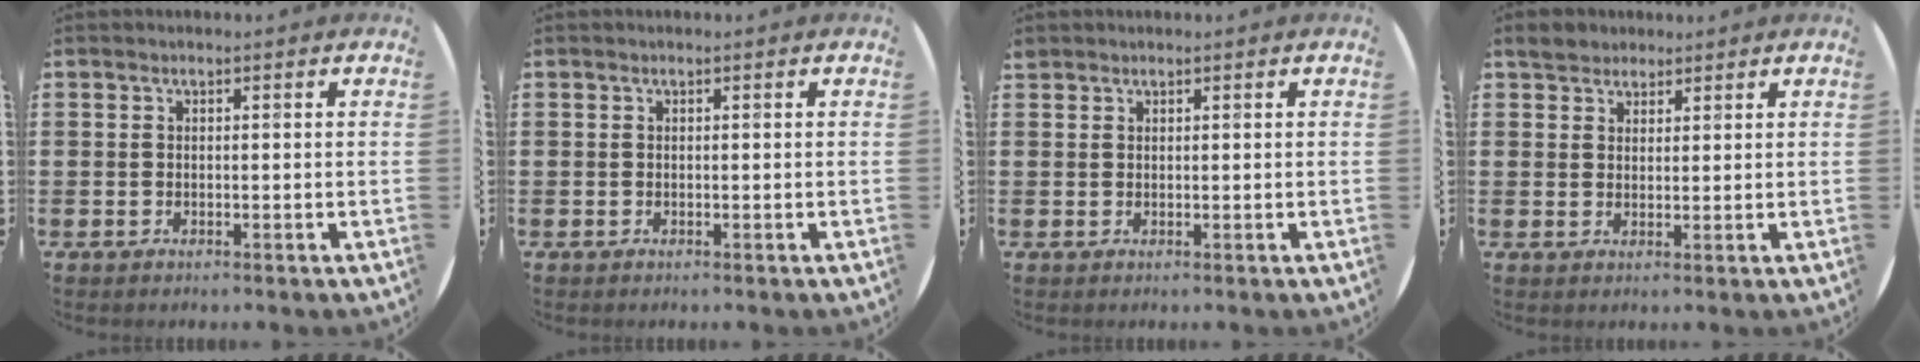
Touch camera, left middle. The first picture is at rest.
{"total": 0.0}
{"total": 0.7, "force": [0.7, 0.1, -0.1], "torque": [0.001, 0.002, 0.013]}
{"total": 2.9, "force": [2.6, 1.3, 0.2], "torque": [-0.004, 0.003, 0.048]}